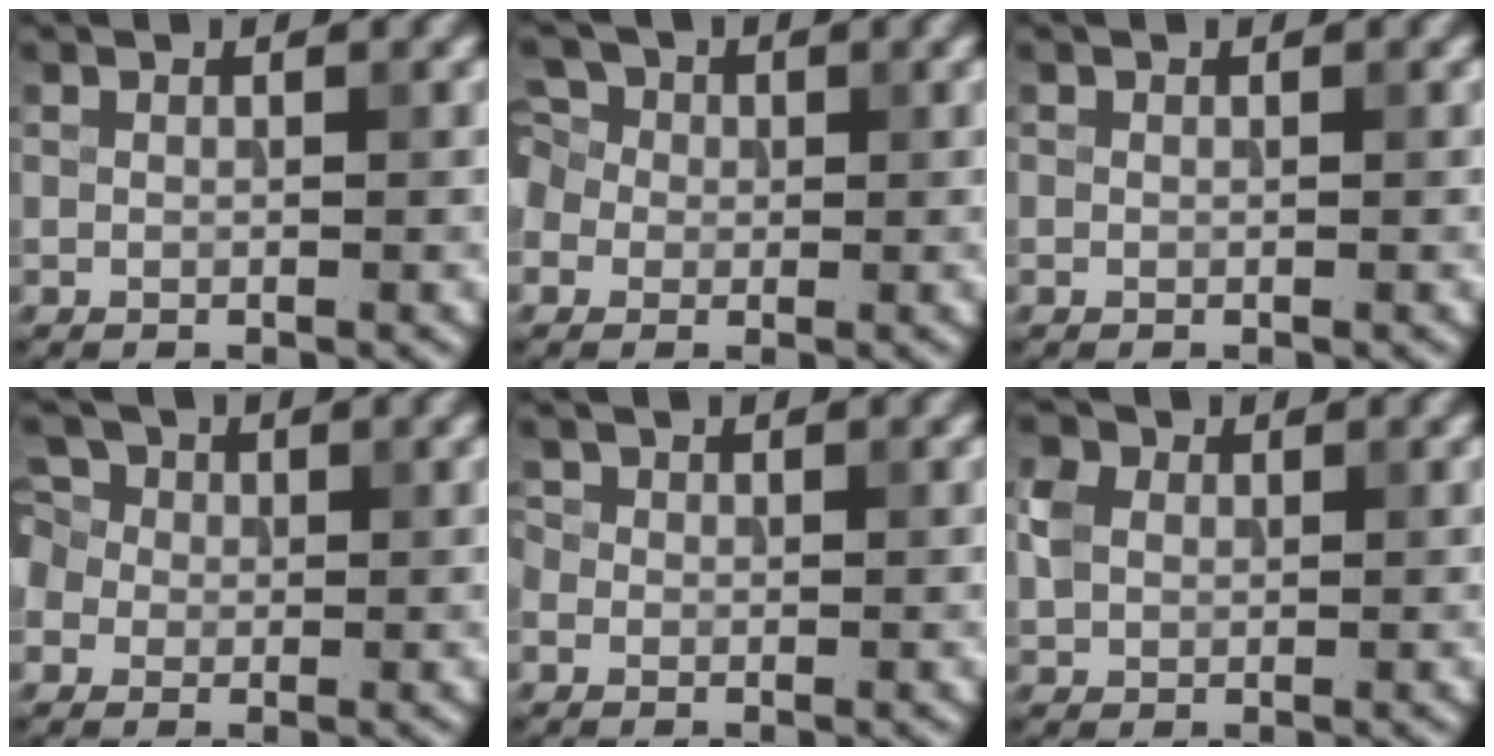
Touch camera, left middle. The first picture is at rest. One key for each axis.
{"total": 4.3, "fx": 0.5, "fy": 3.9, "fz": 1.8, "tx": -0.029, "ty": 0.030, "tz": -0.022}
{"total": 0.0}
{"total": 4.8, "fx": 0.8, "fy": 4.3, "fz": 2.0, "tx": -0.032, "ty": 0.033, "tz": -0.019}
{"total": 1.2, "fx": 0.0, "fy": 1.2, "fz": 0.4, "tx": -0.010, "ty": 0.002, "tz": -0.006}
{"total": 2.5, "fx": 0.4, "fy": 2.2, "fz": 1.2, "tx": -0.026, "ty": 0.003, "tz": 0.007}